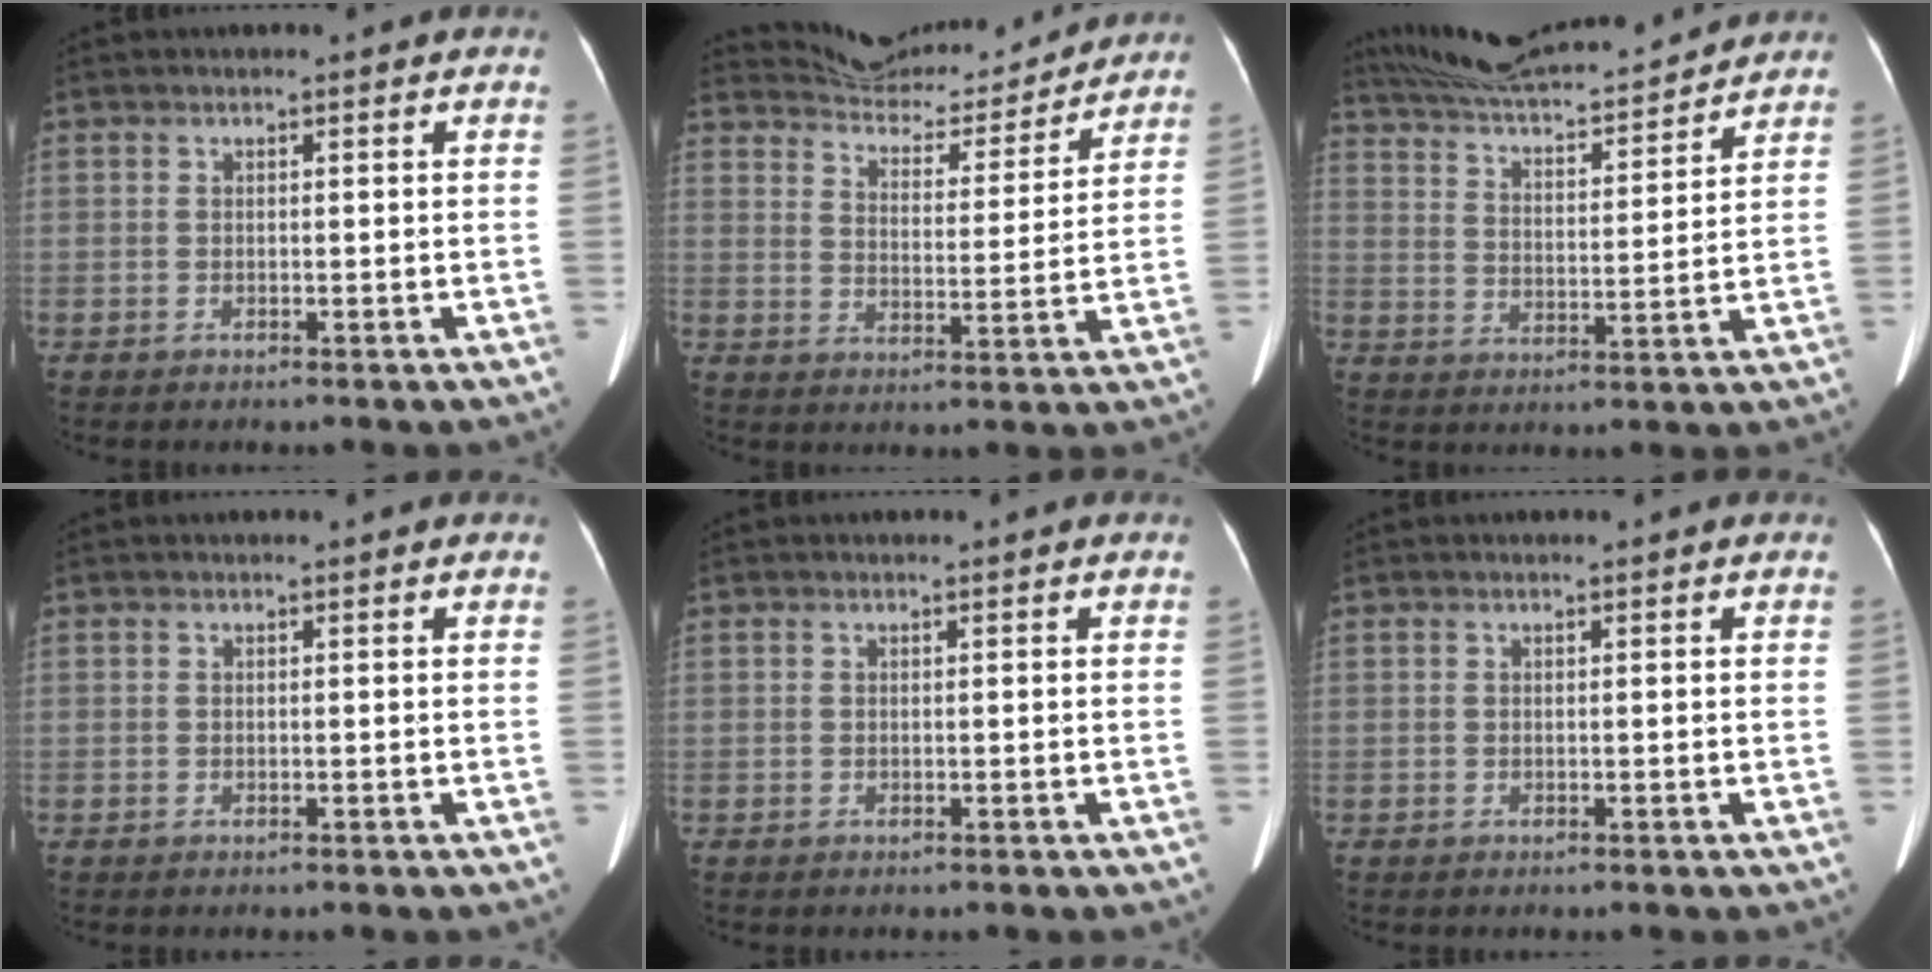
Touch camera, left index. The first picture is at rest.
{"total": 14.0, "force": [13.7, 2.2, 1.8], "torque": [-0.023, -0.002, 0.189]}
{"total": 19.1, "force": [17.9, 1.8, 6.4], "torque": [-0.111, 0.019, 0.272]}
{"total": 0.0}
{"total": 0.0}
{"total": 0.0}